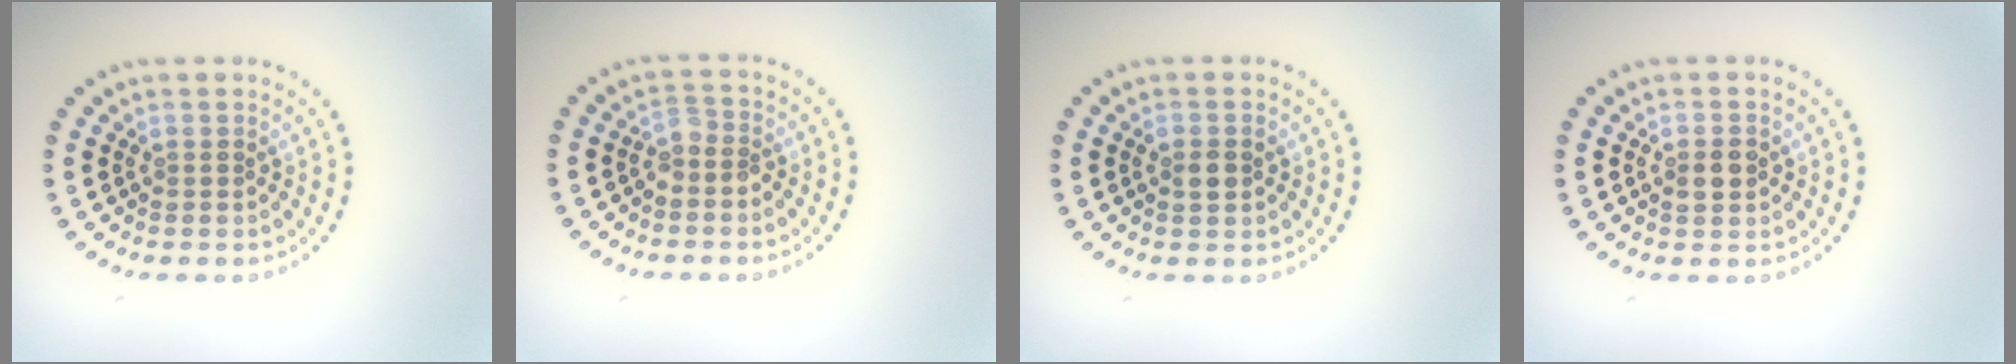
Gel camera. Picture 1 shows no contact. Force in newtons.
{"total": 1.6, "press": 1.2, "slide": 1.0}
{"total": 1.3, "press": 1.3, "slide": 0.2}
{"total": 2.1, "press": 2.1, "slide": 0.1}